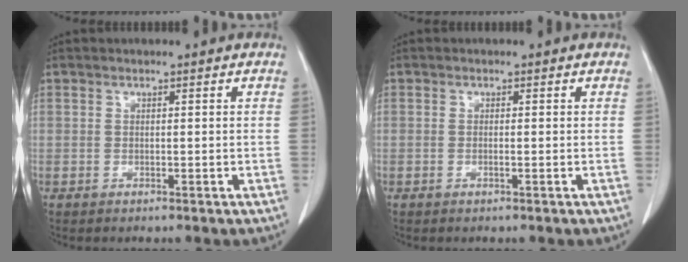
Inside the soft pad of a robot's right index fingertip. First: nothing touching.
{"total": 0.5, "force": [-0.1, 0.0, 0.5], "torque": [-0.010, 0.000, -0.001]}